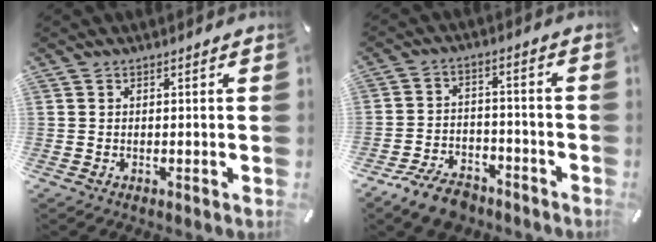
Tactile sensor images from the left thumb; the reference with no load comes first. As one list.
[{"total": 8.6, "force": [-6.8, 4.1, 3.4], "torque": [-0.056, 0.042, -0.126]}]